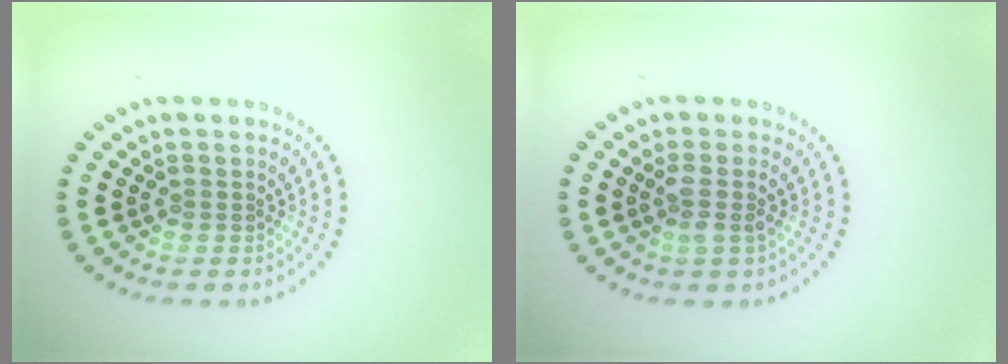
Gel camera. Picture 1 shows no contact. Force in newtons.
{"total": 1.6, "press": 1.3, "slide": 1.0}